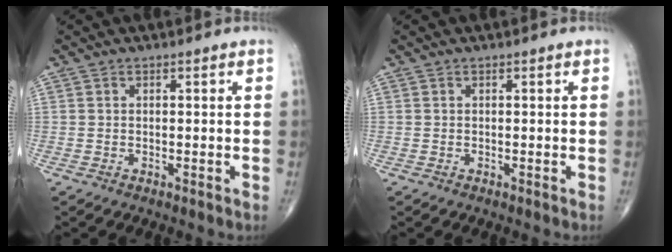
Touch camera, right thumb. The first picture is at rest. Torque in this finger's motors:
{"motor_torque": [0.00, 0.00, 0.00, 0.00, 0.00]}